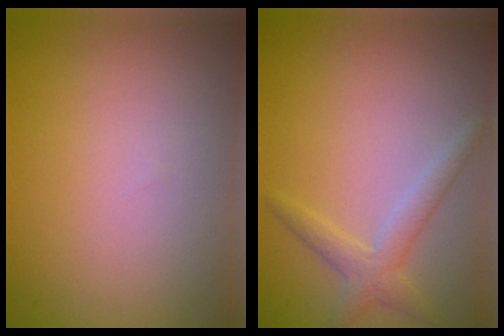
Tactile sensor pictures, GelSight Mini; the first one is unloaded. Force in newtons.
{"total": 2.4, "press": 2.4, "slide": 0.2}